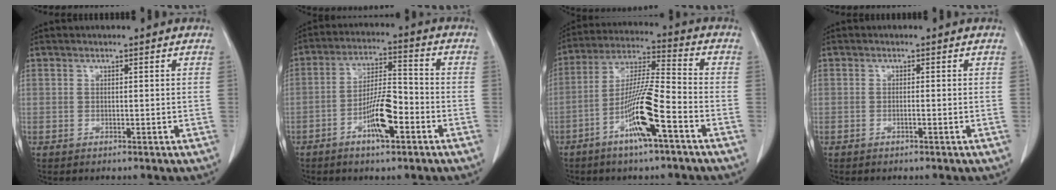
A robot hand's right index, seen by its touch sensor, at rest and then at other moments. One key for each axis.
{"total": 8.6, "fx": -3.8, "fy": 2.1, "fz": 7.5, "tx": -0.142, "ty": 0.004, "tz": -0.067}
{"total": 12.0, "fx": -5.5, "fy": 0.6, "fz": 10.7, "tx": -0.210, "ty": -0.001, "tz": -0.104}
{"total": 0.5, "fx": -0.2, "fy": 0.0, "fz": 0.5, "tx": -0.010, "ty": 0.000, "tz": -0.003}